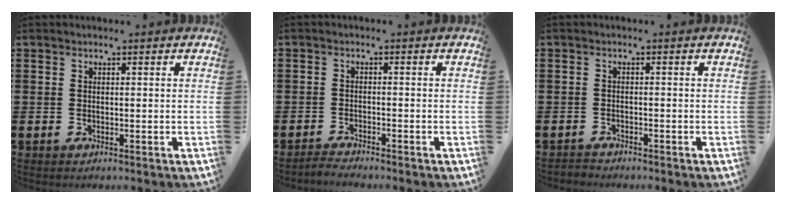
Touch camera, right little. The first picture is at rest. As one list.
[{"total": 1.4, "force": [-1.4, -0.1, 0.1], "torque": [-0.004, 0.002, -0.028]}, {"total": 0.9, "force": [-0.9, 0.1, -0.1], "torque": [0.000, 0.003, -0.019]}]